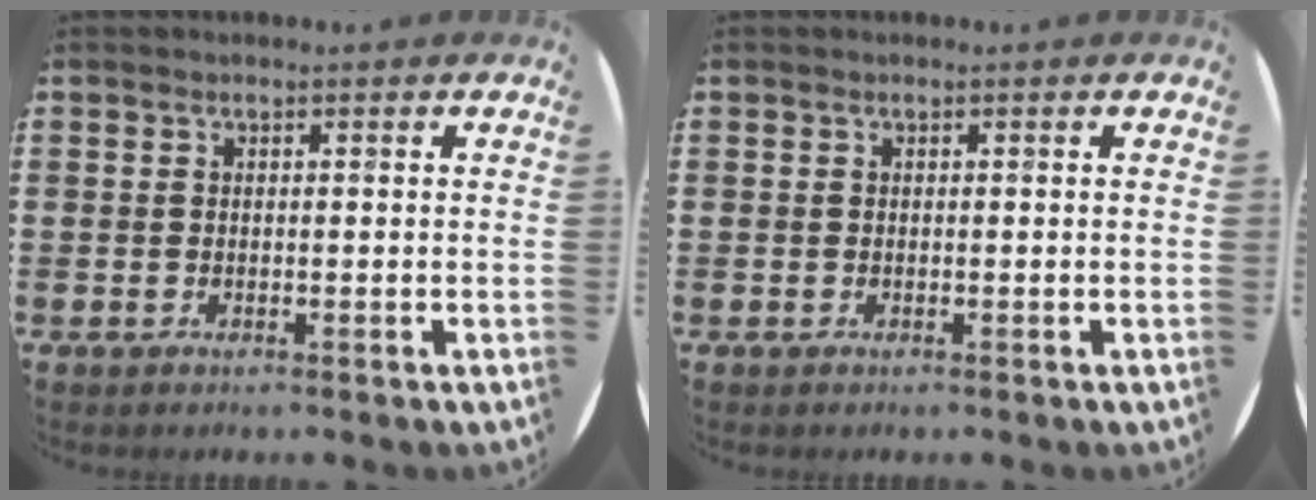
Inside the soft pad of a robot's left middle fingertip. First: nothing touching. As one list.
[{"total": 0.0}]